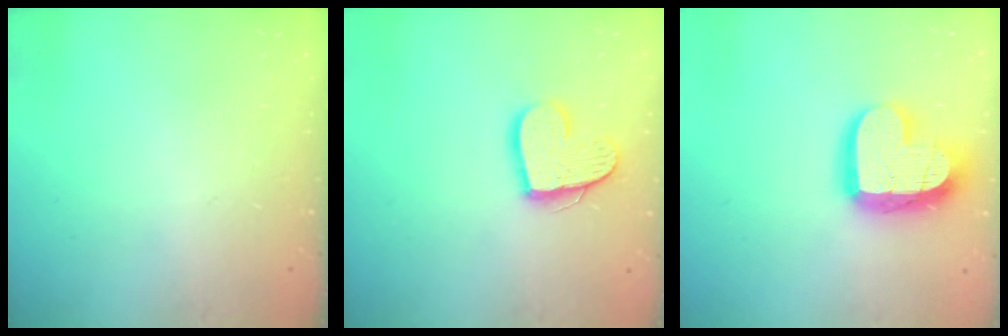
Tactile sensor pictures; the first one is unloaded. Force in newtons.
{"total": 13.4, "press": 13.4, "slide": 0.8}
{"total": 18.1, "press": 18.0, "slide": 1.5}